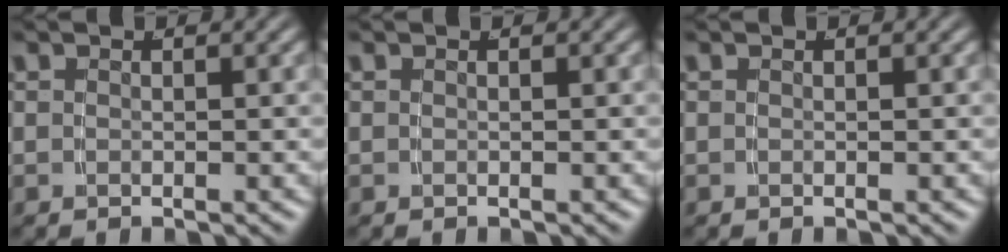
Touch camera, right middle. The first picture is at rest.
{"total": 0.0}
{"total": 0.0}